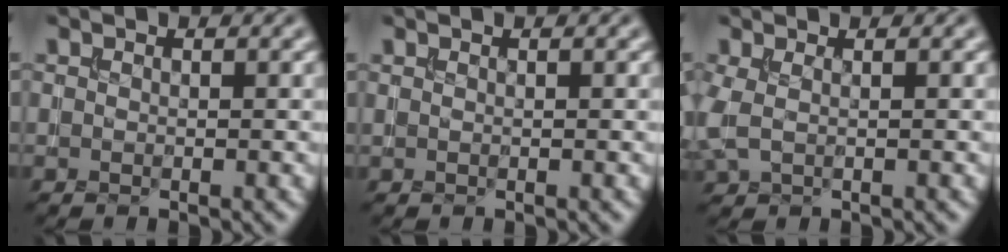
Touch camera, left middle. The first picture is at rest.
{"total": 0.0}
{"total": 1.8, "force": [0.3, 0.9, 1.5], "torque": [-0.046, 0.002, 0.003]}